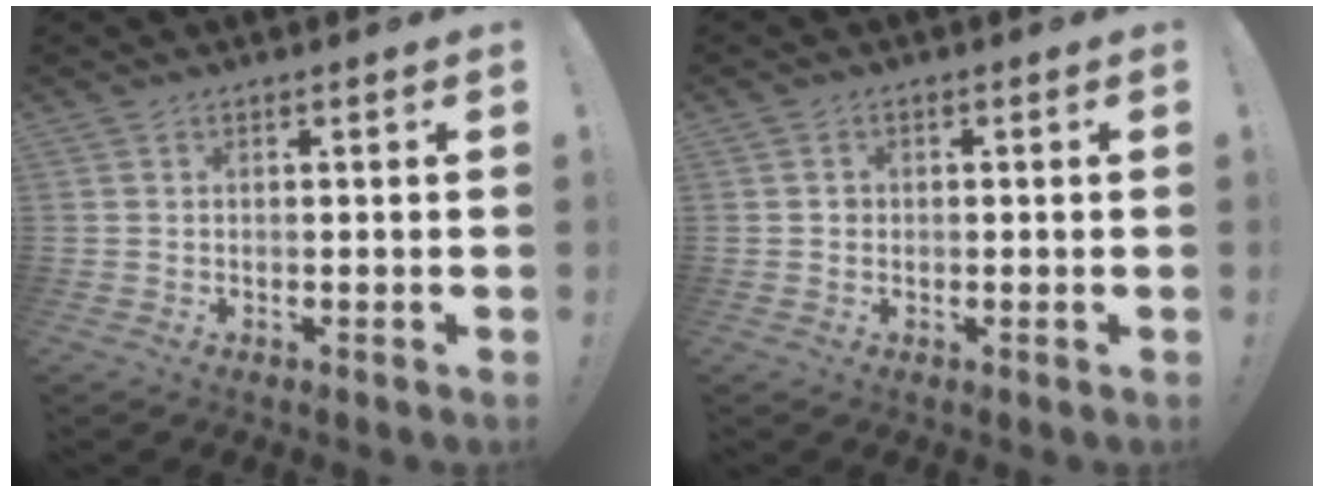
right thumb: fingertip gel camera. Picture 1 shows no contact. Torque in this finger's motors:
{"motor_torque": [-0.10, -0.17, 0.30, -0.16, -0.03]}